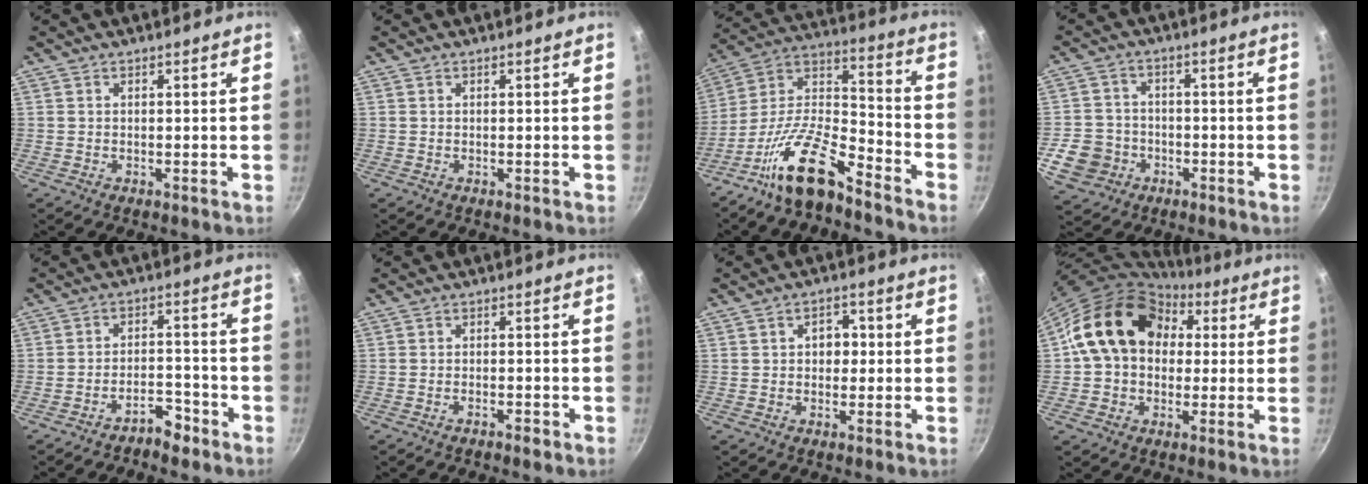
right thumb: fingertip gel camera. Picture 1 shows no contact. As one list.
[{"total": 0.0}, {"total": 16.4, "force": [-11.2, 5.8, 10.5], "torque": [-0.187, 0.097, -0.226]}, {"total": 8.9, "force": [-3.3, 7.7, 3.1], "torque": [-0.038, 0.025, -0.058]}, {"total": 5.0, "force": [-3.9, 2.1, 2.2], "torque": [-0.019, 0.041, -0.064]}, {"total": 1.8, "force": [-1.3, 0.6, 1.0], "torque": [-0.020, 0.016, -0.021]}, {"total": 4.1, "force": [0.2, 3.1, 2.7], "torque": [-0.016, 0.009, -0.002]}, {"total": 16.7, "force": [4.1, 12.9, 9.8], "torque": [-0.129, 0.027, 0.057]}]